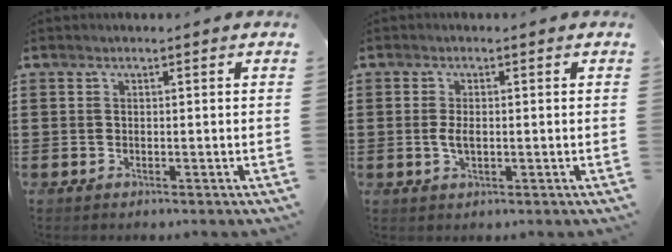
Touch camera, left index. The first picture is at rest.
{"total": 2.5, "force": [-0.1, 1.1, 2.3], "torque": [-0.052, -0.001, -0.005]}